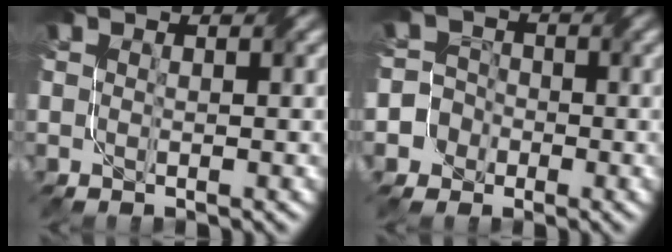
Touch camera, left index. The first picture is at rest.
{"total": 4.7, "force": [-2.6, 3.9, 0.0], "torque": [0.014, 0.010, -0.068]}